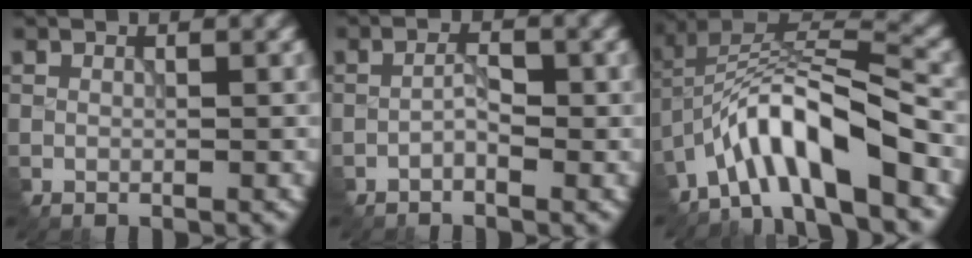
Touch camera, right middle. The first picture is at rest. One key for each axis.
{"total": 1.8, "fx": -0.9, "fy": 0.7, "fz": 1.4, "tx": -0.027, "ty": 0.002, "tz": -0.020}
{"total": 8.7, "fx": -5.0, "fy": 2.4, "fz": 6.7, "tx": -0.115, "ty": 0.017, "tz": -0.095}